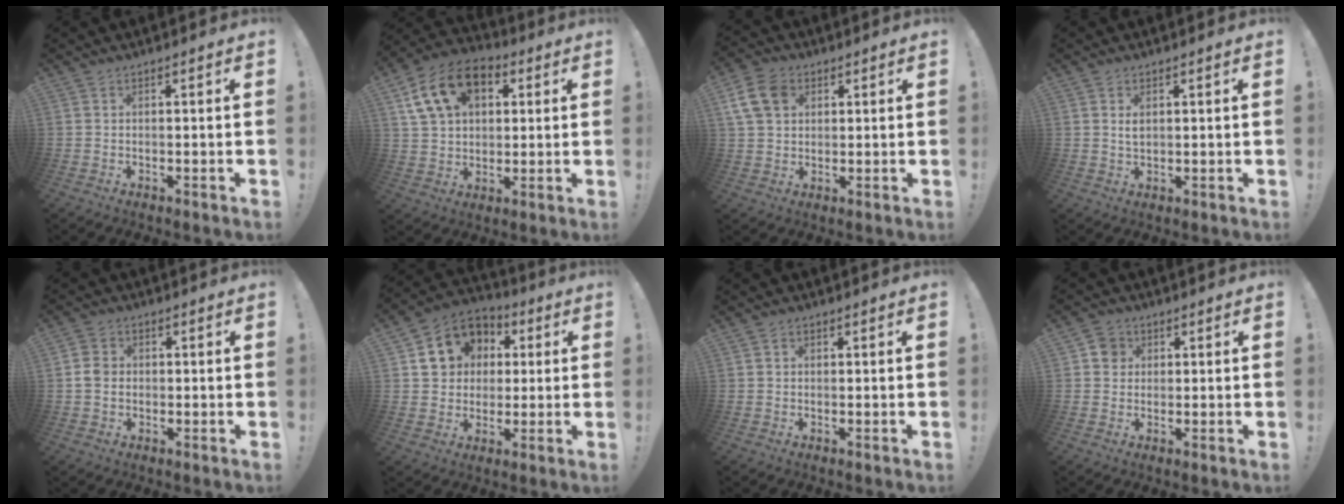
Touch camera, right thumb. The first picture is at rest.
{"total": 16.6, "force": [6.6, 11.6, 9.8], "torque": [-0.153, -0.014, 0.127]}
{"total": 10.8, "force": [4.2, 8.0, 6.0], "torque": [-0.116, -0.007, 0.085]}
{"total": 2.0, "force": [0.7, 1.2, 1.4], "torque": [-0.017, -0.003, 0.010]}
{"total": 4.8, "force": [-0.1, 4.2, 2.4], "torque": [-0.042, 0.006, -0.002]}
{"total": 12.7, "force": [3.5, 11.3, 4.7], "torque": [-0.066, -0.005, 0.079]}
{"total": 0.8, "force": [0.1, 0.8, 0.3], "torque": [-0.006, 0.004, 0.002]}
{"total": 4.6, "force": [1.1, 4.2, 1.5], "torque": [-0.016, 0.007, 0.020]}